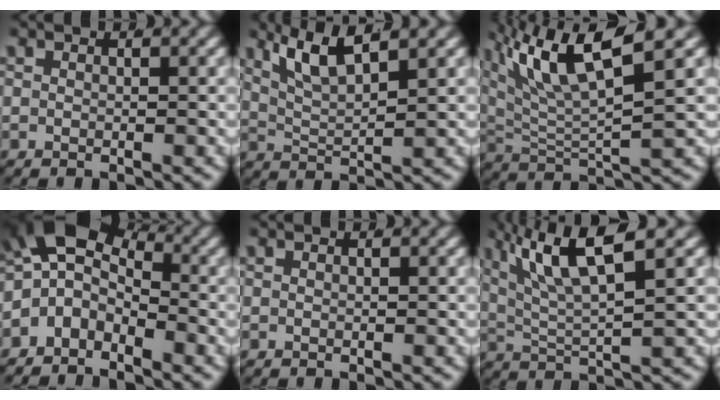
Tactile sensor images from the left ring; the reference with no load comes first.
{"total": 4.8, "force": [2.7, 1.8, 3.4], "torque": [-0.077, -0.009, 0.054]}
{"total": 8.9, "force": [4.0, 4.4, 6.7], "torque": [-0.131, 0.018, 0.060]}
{"total": 10.4, "force": [0.5, 8.7, 5.8], "torque": [-0.116, -0.025, -0.003]}
{"total": 0.0}
{"total": 6.3, "force": [3.5, 1.7, 5.0], "torque": [-0.109, -0.001, 0.067]}